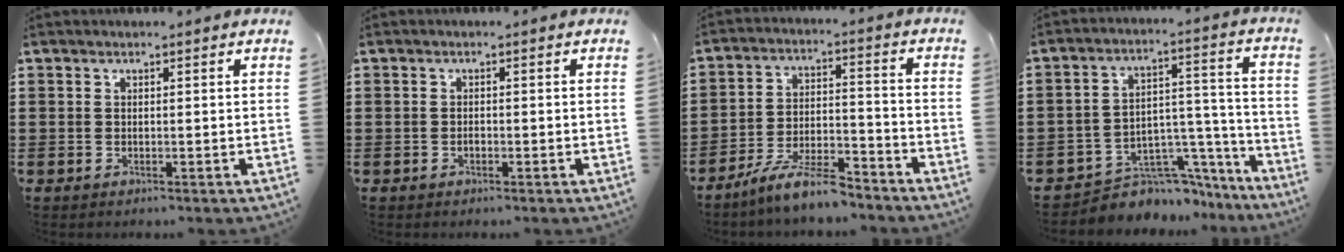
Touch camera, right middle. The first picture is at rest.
{"total": 0.9, "force": [-0.5, 0.5, 0.5], "torque": [-0.011, -0.003, -0.010]}
{"total": 9.0, "force": [-7.6, 1.2, 4.6], "torque": [-0.090, 0.010, -0.146]}
{"total": 7.3, "force": [-6.4, 3.2, 1.5], "torque": [-0.023, 0.021, -0.118]}